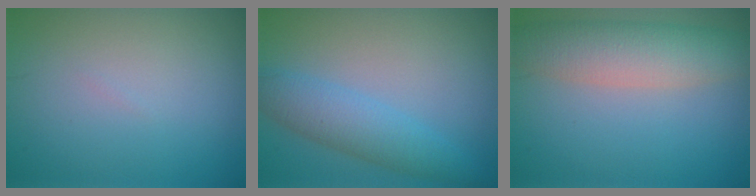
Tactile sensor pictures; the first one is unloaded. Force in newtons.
{"total": 4.0, "press": 4.0, "slide": 0.1}
{"total": 5.6, "press": 5.5, "slide": 0.7}